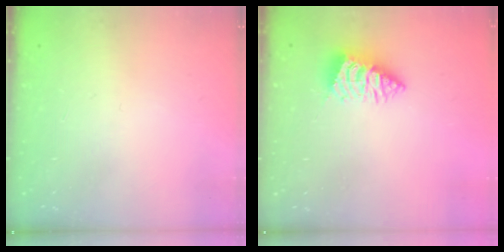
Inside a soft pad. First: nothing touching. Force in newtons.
{"total": 3.2, "press": 3.2, "slide": 0.1}